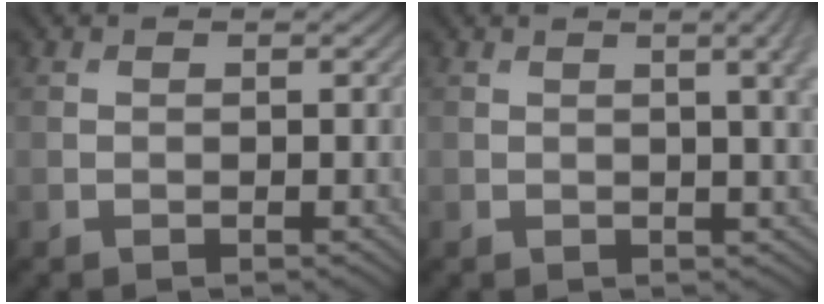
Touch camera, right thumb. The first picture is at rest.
{"total": 4.6, "force": [1.1, 1.2, 4.3], "torque": [-0.050, 0.012, 0.013]}